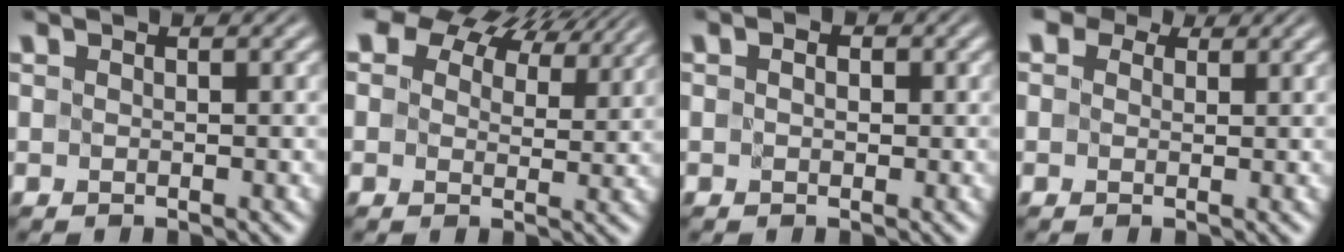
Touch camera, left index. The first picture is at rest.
{"total": 11.1, "force": [7.8, 5.8, 5.4], "torque": [-0.098, 0.013, 0.112]}
{"total": 1.9, "force": [0.7, 1.4, 1.1], "torque": [-0.016, 0.011, -0.010]}
{"total": 5.3, "force": [3.0, 3.6, 2.5], "torque": [-0.042, 0.018, 0.011]}